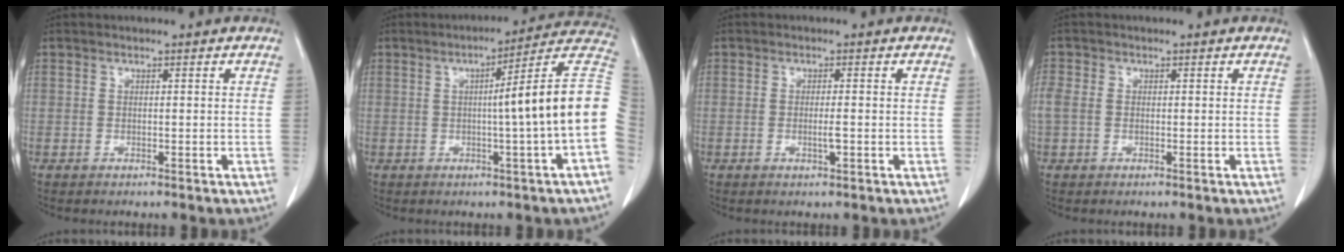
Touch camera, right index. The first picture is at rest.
{"total": 13.7, "force": [-0.5, -1.9, 13.6], "torque": [-0.170, 0.022, -0.017]}
{"total": 1.8, "force": [-0.4, 0.1, 1.7], "torque": [-0.033, -0.003, -0.007]}
{"total": 2.9, "force": [0.1, 2.3, 1.8], "torque": [-0.068, 0.019, 0.006]}